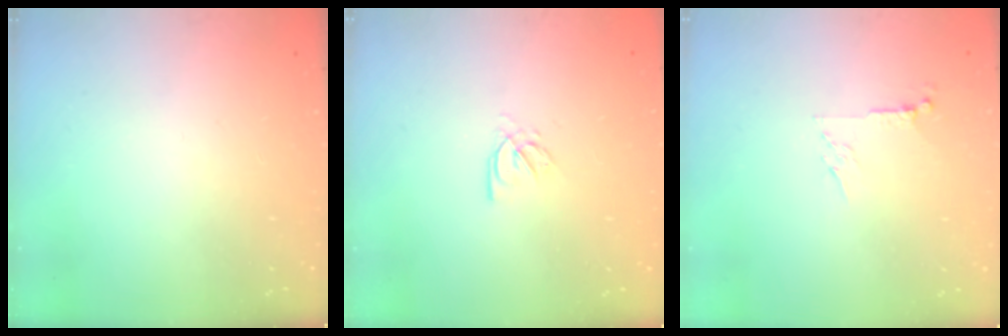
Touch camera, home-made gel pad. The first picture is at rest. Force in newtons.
{"total": 2.2, "press": 2.2, "slide": 0.4}
{"total": 5.0, "press": 4.9, "slide": 0.4}